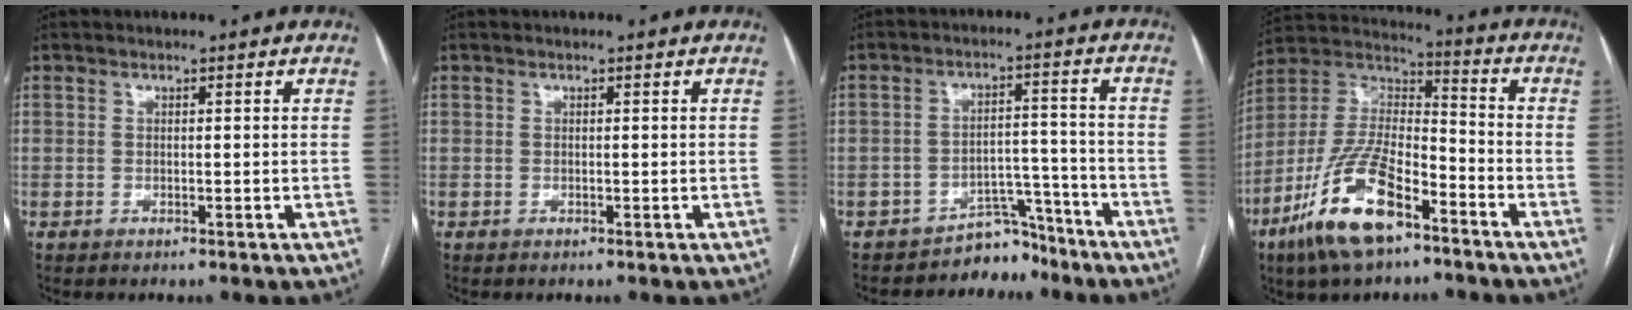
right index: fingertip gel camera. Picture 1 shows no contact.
{"total": 0.0}
{"total": 5.4, "force": [-4.9, 2.3, 0.0], "torque": [0.010, 0.042, -0.072]}
{"total": 16.6, "force": [-9.5, 5.5, 12.5], "torque": [-0.259, -0.004, -0.177]}